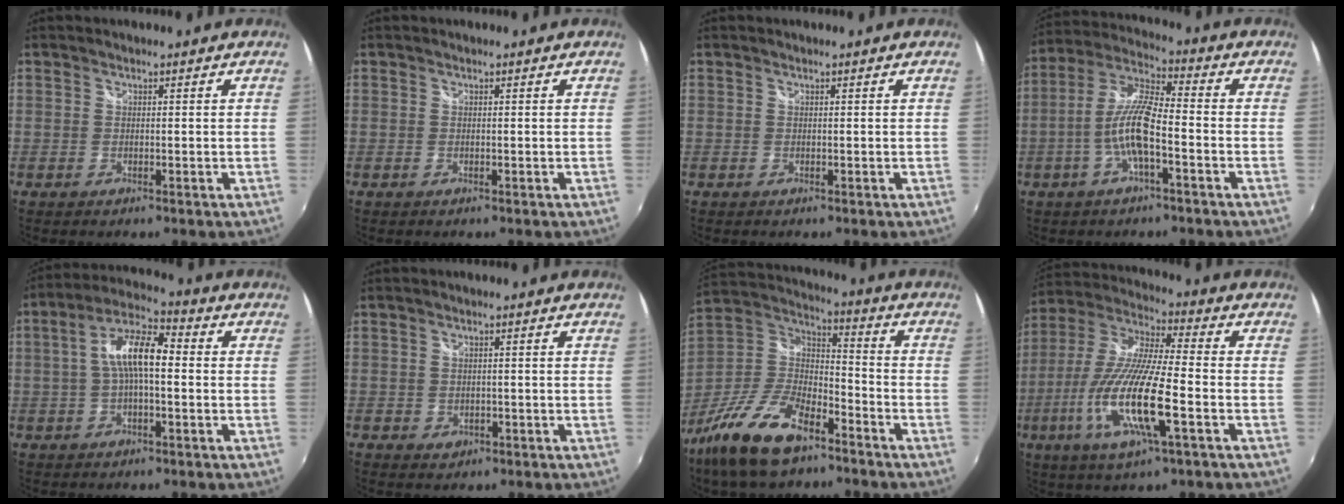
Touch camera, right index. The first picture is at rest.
{"total": 0.0}
{"total": 0.0}
{"total": 10.0, "force": [-3.2, 2.0, 9.2], "torque": [-0.198, 0.006, -0.061]}
{"total": 9.1, "force": [-0.2, 3.2, 8.5], "torque": [-0.169, 0.022, -0.007]}
{"total": 2.1, "force": [-0.7, 1.8, 0.7], "torque": [-0.013, -0.004, -0.008]}
{"total": 19.3, "force": [-12.0, 8.4, 12.6], "torque": [-0.268, -0.015, -0.222]}
{"total": 17.8, "force": [-6.2, 2.8, 16.5], "torque": [-0.334, -0.029, -0.119]}